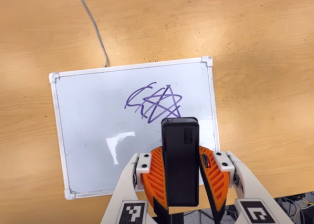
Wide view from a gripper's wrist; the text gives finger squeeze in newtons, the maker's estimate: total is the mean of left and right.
{"total": 7.5, "left": 6.1, "right": 8.9}